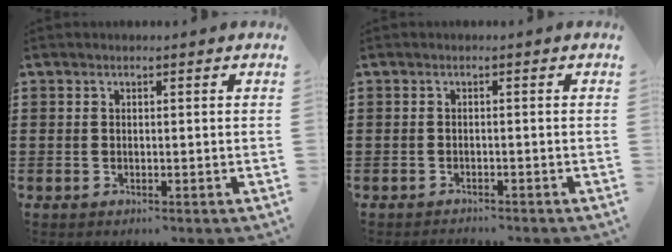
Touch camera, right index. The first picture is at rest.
{"total": 1.1, "force": [-1.1, 0.1, -0.2], "torque": [0.000, 0.002, -0.023]}